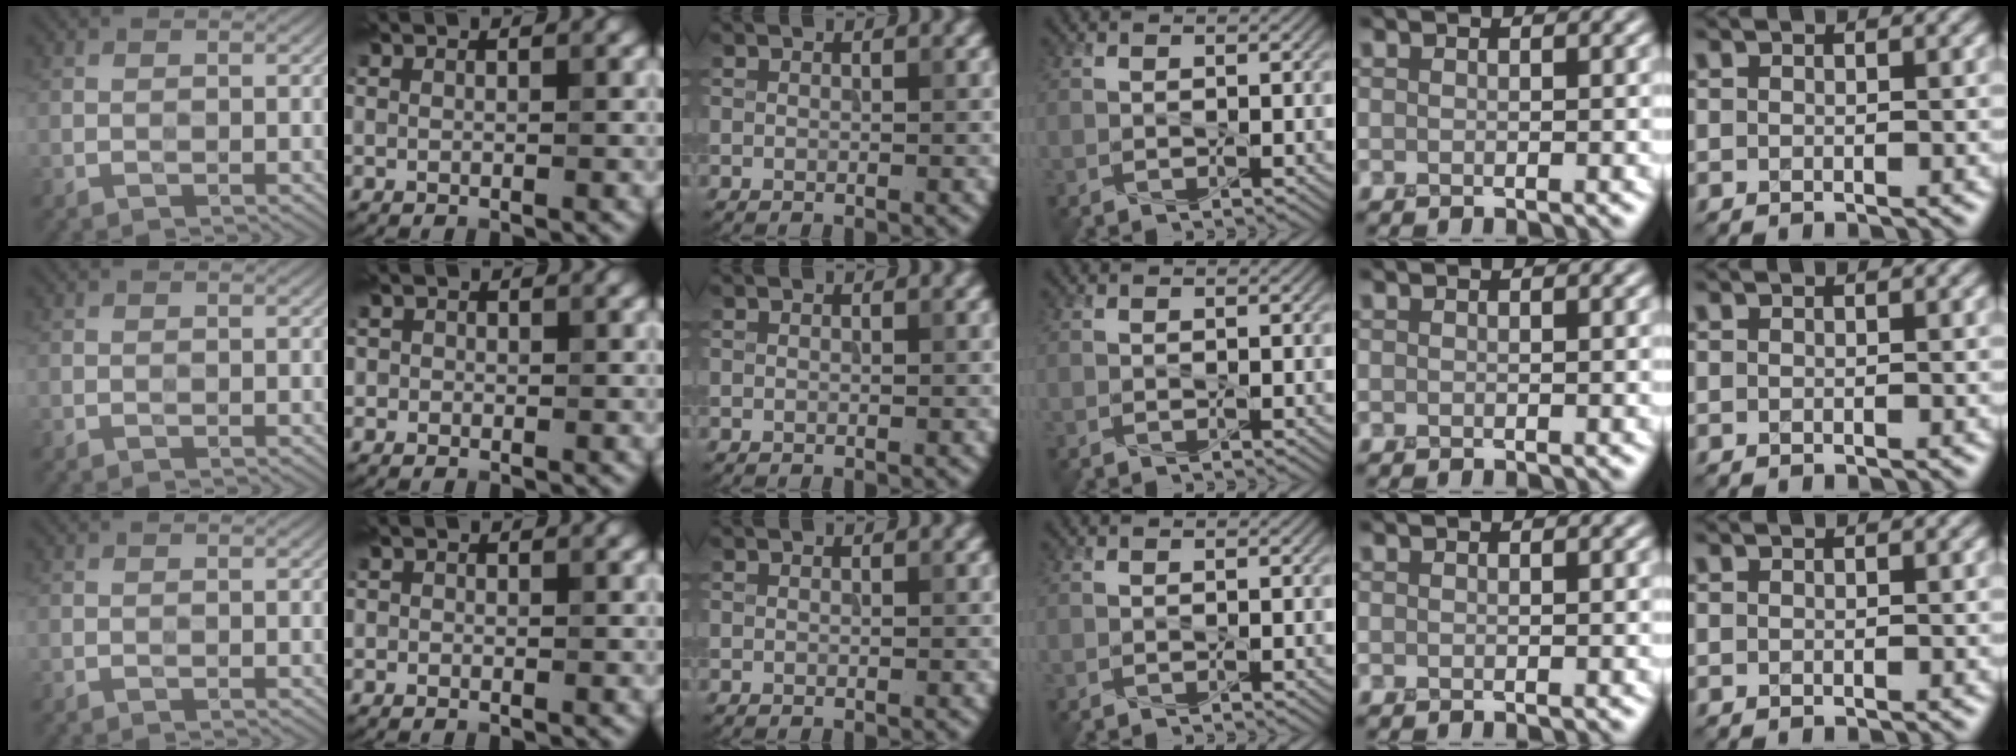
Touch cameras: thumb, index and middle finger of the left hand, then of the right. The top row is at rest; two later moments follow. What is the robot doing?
{"motion": "press", "object": "sticky note"}